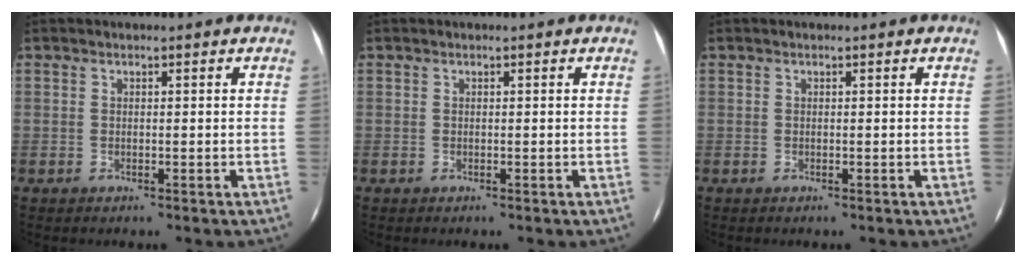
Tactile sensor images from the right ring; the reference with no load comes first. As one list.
[{"total": 0.0}, {"total": 0.0}]